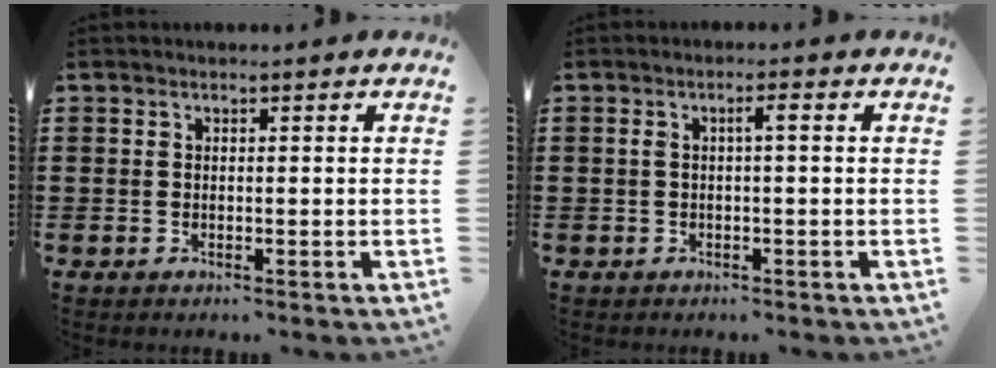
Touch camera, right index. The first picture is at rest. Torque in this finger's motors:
{"motor_torque": [0.42, -0.32, 0.07, 0.06]}